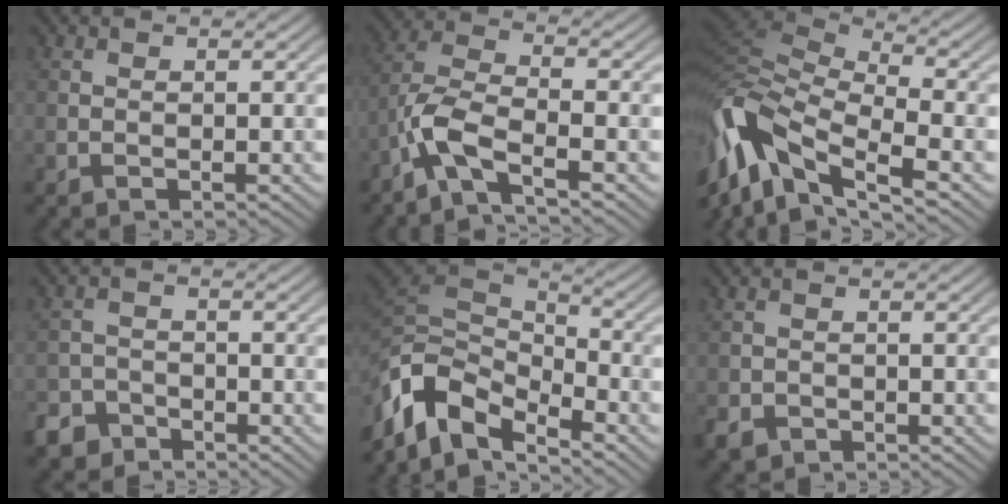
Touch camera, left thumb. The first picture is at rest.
{"total": 6.0, "force": [-3.6, 1.6, 4.6], "torque": [-0.103, 0.002, -0.093]}
{"total": 14.1, "force": [-5.3, 6.1, 11.6], "torque": [-0.279, 0.000, -0.100]}
{"total": 3.8, "force": [-2.9, 2.2, 0.8], "torque": [-0.016, -0.002, -0.061]}
{"total": 11.1, "force": [-6.1, 5.7, 7.3], "torque": [-0.158, -0.003, -0.125]}
{"total": 2.2, "force": [-1.3, 1.6, 0.7], "torque": [-0.017, -0.008, -0.032]}